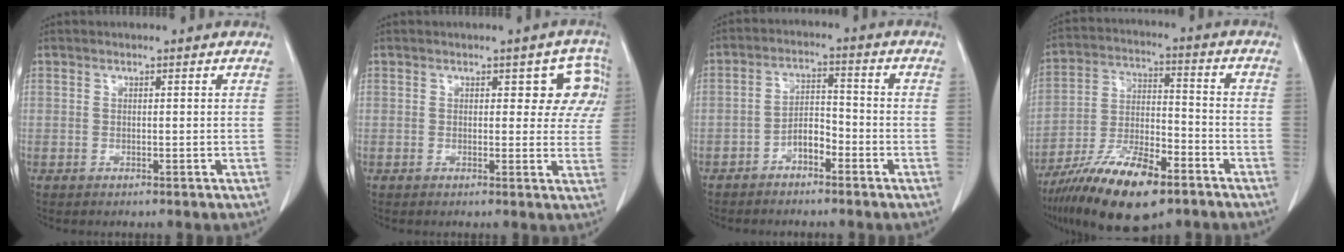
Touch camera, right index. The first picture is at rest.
{"total": 5.8, "force": [2.1, 3.2, 4.3], "torque": [-0.014, 0.013, 0.018]}
{"total": 4.2, "force": [-2.7, 1.8, 2.7], "torque": [-0.049, 0.018, -0.050]}
{"total": 16.2, "force": [-10.5, 4.7, 11.4], "torque": [-0.217, -0.012, -0.189]}